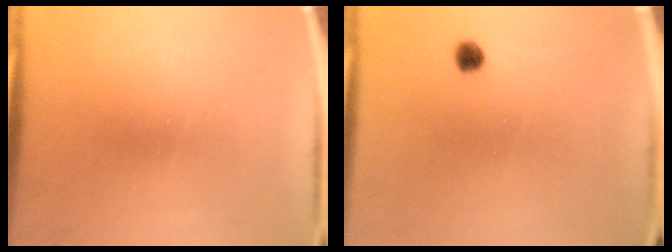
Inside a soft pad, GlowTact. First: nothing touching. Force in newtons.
{"total": 1.8}